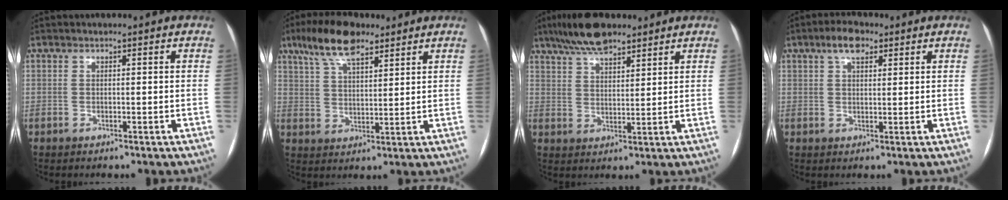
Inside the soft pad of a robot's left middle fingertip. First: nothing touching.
{"total": 9.8, "force": [6.8, 3.1, 6.3], "torque": [-0.124, 0.022, 0.123]}
{"total": 8.7, "force": [6.8, 2.6, 4.8], "torque": [-0.090, 0.017, 0.121]}
{"total": 4.6, "force": [2.6, 2.0, 3.1], "torque": [-0.060, 0.017, 0.046]}